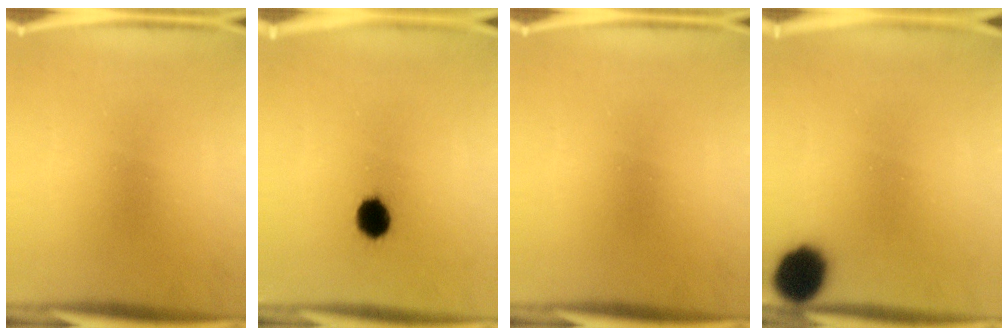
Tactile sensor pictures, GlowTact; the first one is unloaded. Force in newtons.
{"total": 5.9}
{"total": 0.0}
{"total": 9.7}